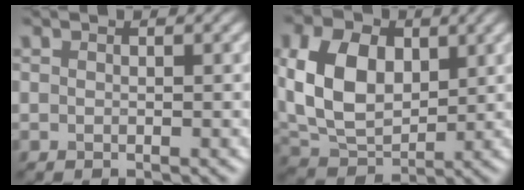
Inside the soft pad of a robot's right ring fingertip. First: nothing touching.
{"total": 9.3, "force": [1.8, 6.2, 6.7], "torque": [-0.157, 0.007, 0.028]}